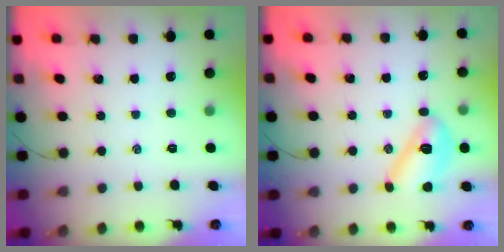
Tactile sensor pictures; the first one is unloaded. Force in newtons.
{"total": 10.5, "press": 10.5, "slide": 0.3}